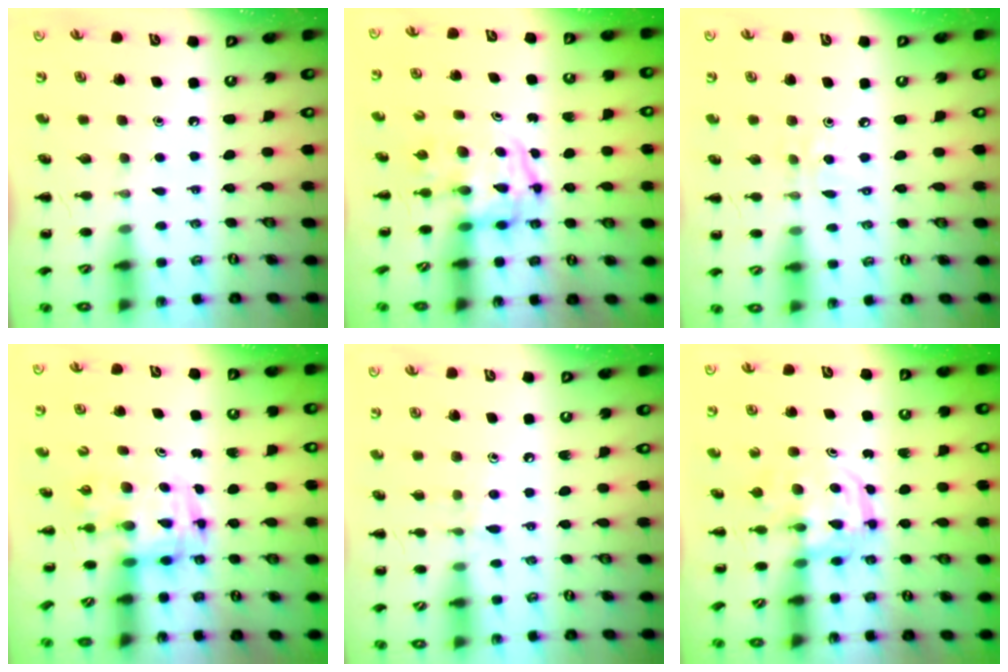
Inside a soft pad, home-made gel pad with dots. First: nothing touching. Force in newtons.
{"total": 3.8, "press": 3.8, "slide": 0.6}
{"total": 2.2, "press": 2.1, "slide": 0.6}
{"total": 3.6, "press": 3.5, "slide": 0.6}
{"total": 7.0, "press": 6.7, "slide": 2.0}
{"total": 3.2, "press": 3.1, "slide": 0.4}